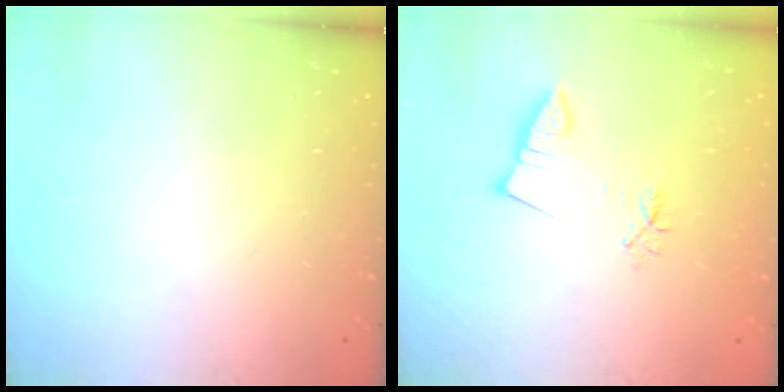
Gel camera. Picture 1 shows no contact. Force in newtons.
{"total": 3.1, "press": 3.0, "slide": 0.4}